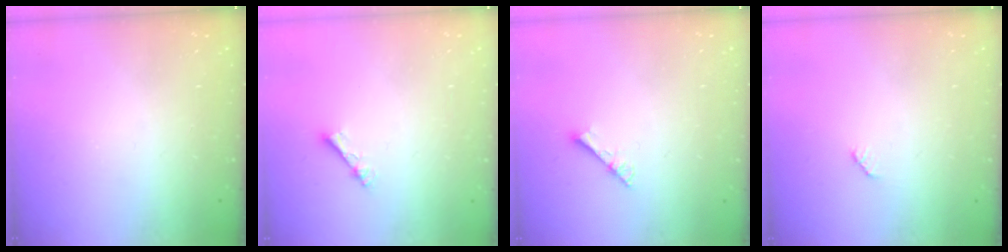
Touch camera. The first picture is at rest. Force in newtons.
{"total": 2.3, "press": 2.2, "slide": 0.4}
{"total": 2.9, "press": 2.9, "slide": 0.3}
{"total": 2.5, "press": 2.5, "slide": 0.4}